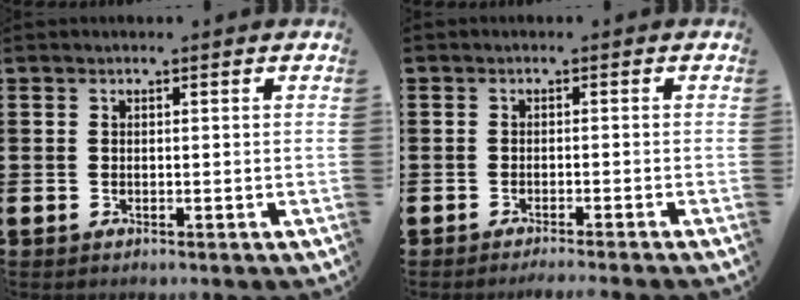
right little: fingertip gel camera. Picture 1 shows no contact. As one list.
[{"total": 1.0, "force": [-0.9, -0.3, 0.2], "torque": [-0.002, 0.000, -0.018]}]